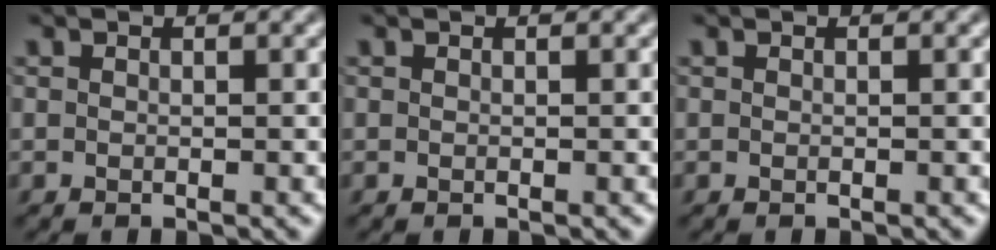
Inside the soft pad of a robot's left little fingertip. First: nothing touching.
{"total": 0.0}
{"total": 0.0}